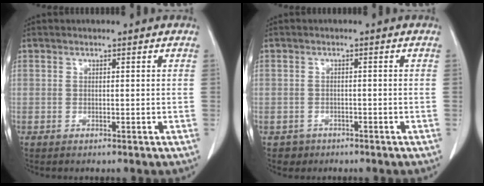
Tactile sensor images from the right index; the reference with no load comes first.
{"total": 1.9, "force": [-1.1, 1.4, -0.3], "torque": [0.001, 0.008, -0.019]}